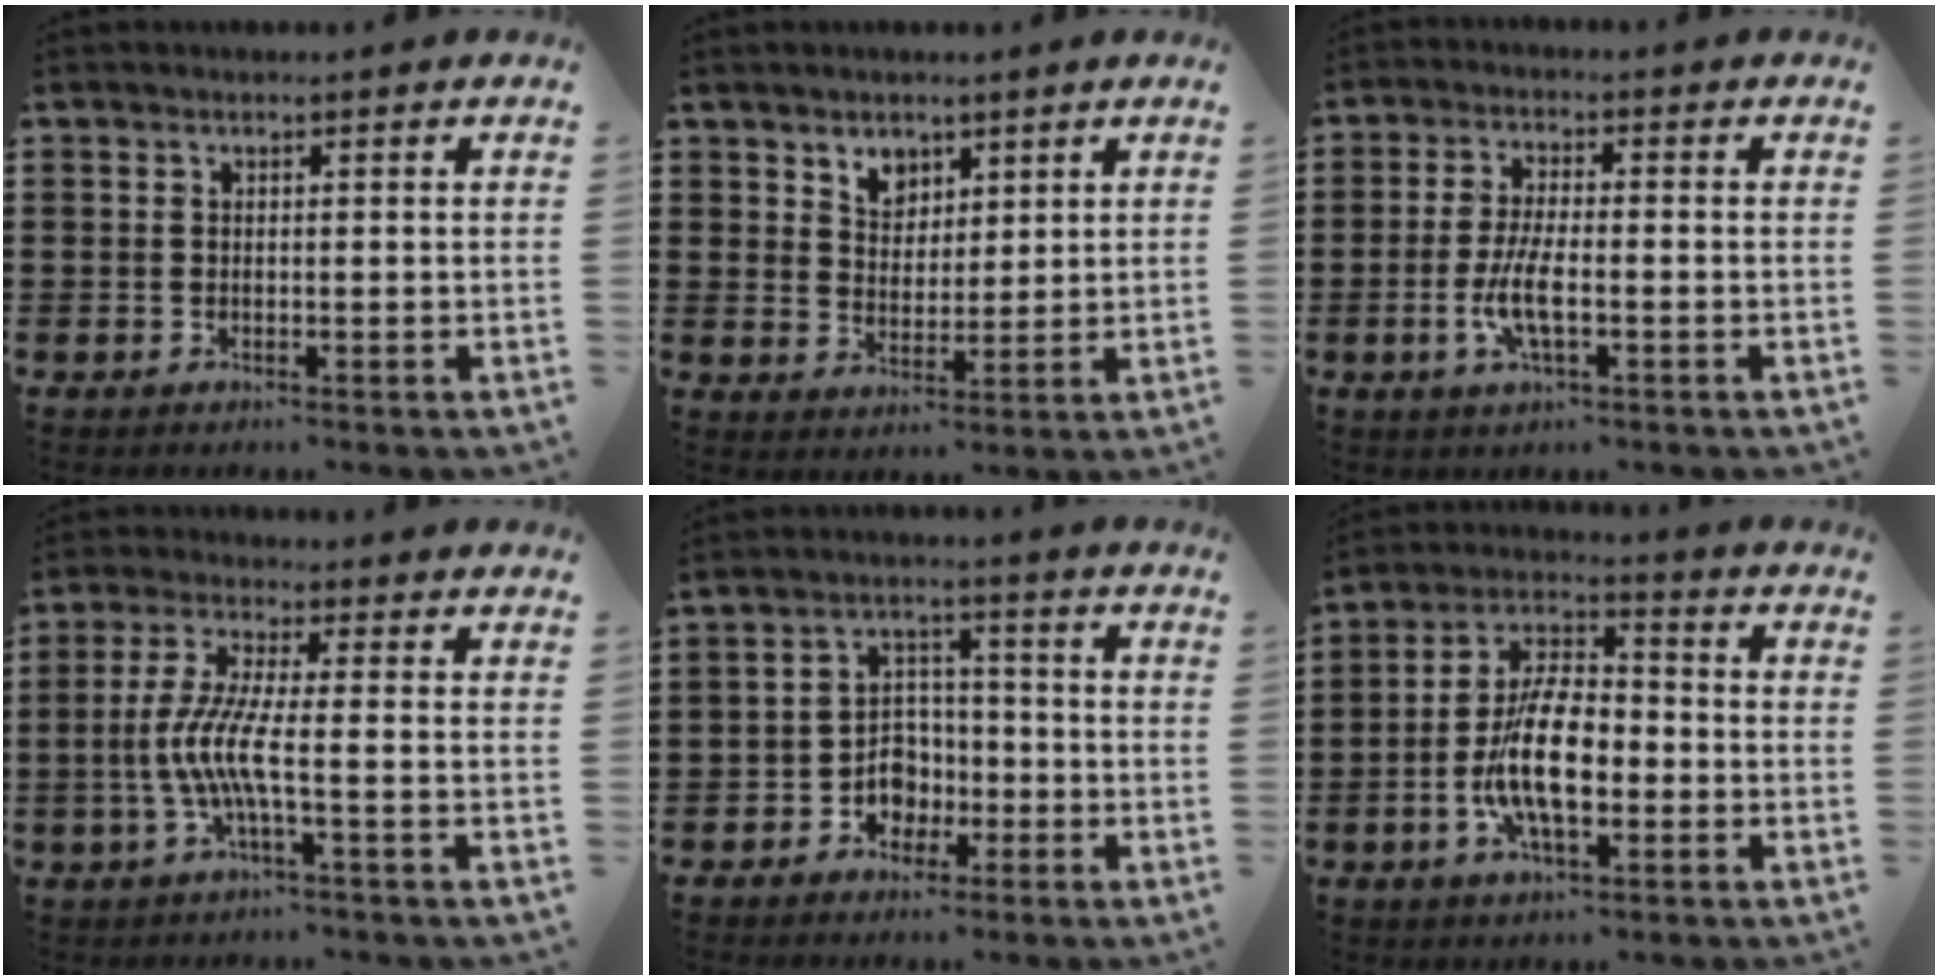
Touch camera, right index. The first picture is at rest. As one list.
[{"total": 4.1, "force": [2.9, 2.8, 0.4], "torque": [-0.024, 0.007, 0.056]}, {"total": 5.9, "force": [-1.8, 1.7, 5.4], "torque": [-0.118, -0.007, -0.039]}, {"total": 7.1, "force": [-1.9, 0.7, 6.8], "torque": [-0.162, -0.020, -0.047]}, {"total": 4.8, "force": [-2.1, 4.0, 1.7], "torque": [-0.039, 0.013, -0.041]}, {"total": 11.6, "force": [-3.0, 5.2, 9.9], "torque": [-0.219, -0.004, -0.060]}]